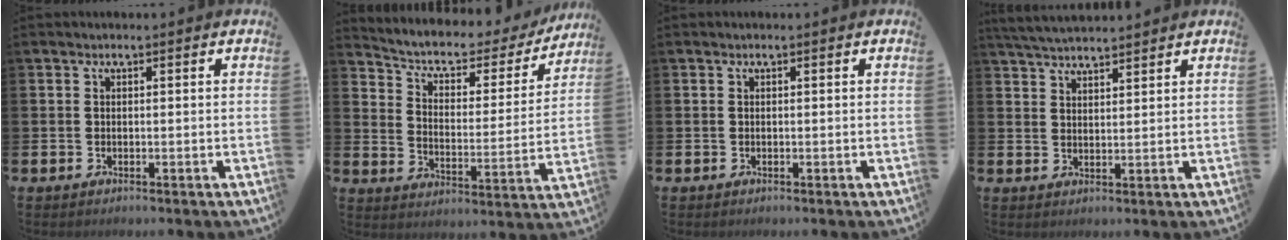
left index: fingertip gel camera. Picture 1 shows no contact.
{"total": 6.0, "force": [5.0, 2.5, 2.1], "torque": [-0.060, -0.039, 0.078]}
{"total": 0.0}
{"total": 3.8, "force": [3.7, 0.2, 0.7], "torque": [-0.020, -0.018, 0.067]}